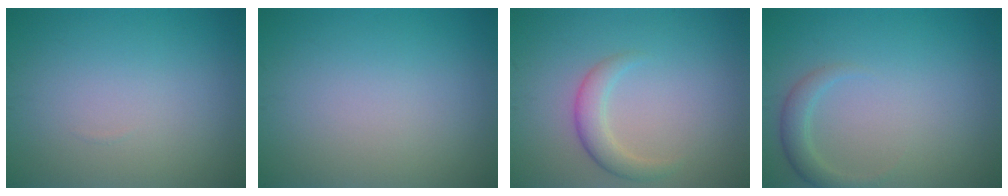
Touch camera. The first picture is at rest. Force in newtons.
{"total": 0.0}
{"total": 2.4, "press": 2.4, "slide": 0.1}
{"total": 1.9, "press": 1.9, "slide": 0.1}